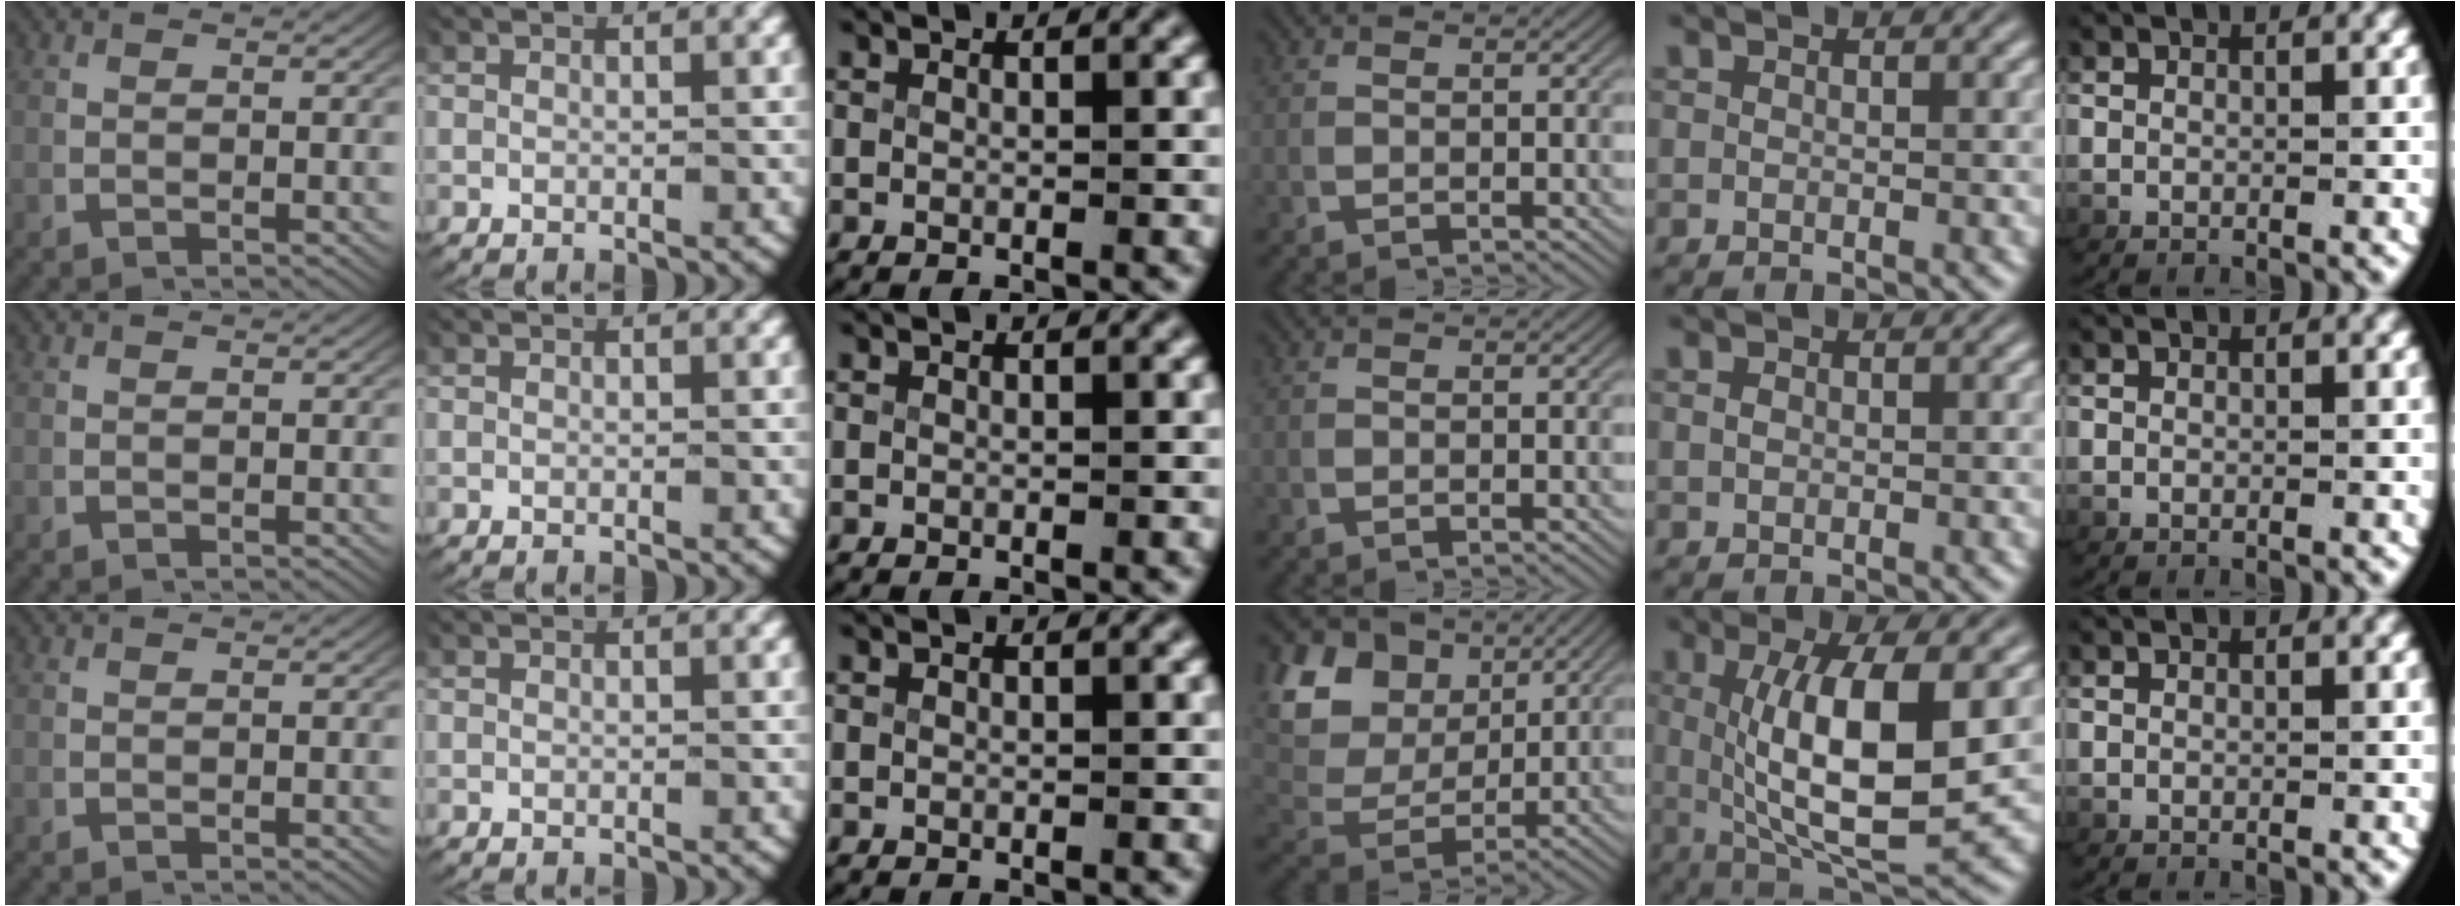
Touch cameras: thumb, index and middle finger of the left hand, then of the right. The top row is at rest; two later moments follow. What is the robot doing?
{"motion": "lift_and_place", "object": "card"}